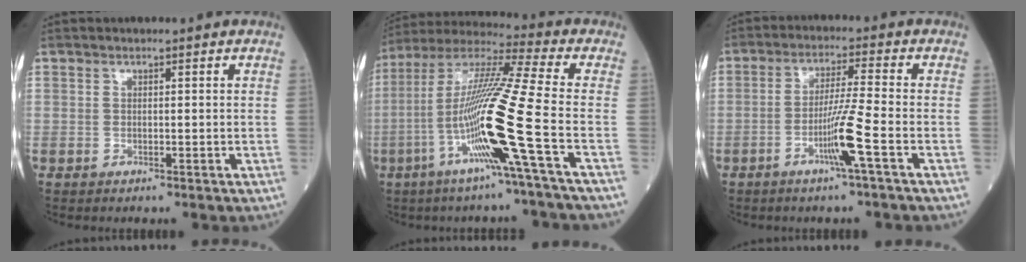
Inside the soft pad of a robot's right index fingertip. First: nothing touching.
{"total": 17.4, "force": [-5.6, -2.3, 16.3], "torque": [-0.322, -0.014, -0.117]}
{"total": 6.7, "force": [-2.9, -1.3, 5.9], "torque": [-0.119, -0.006, -0.055]}